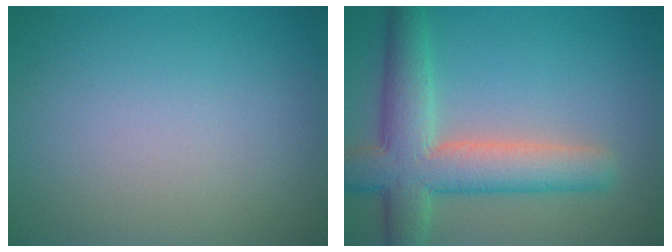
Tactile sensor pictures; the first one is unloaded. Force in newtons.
{"total": 7.5, "press": 7.5, "slide": 0.5}